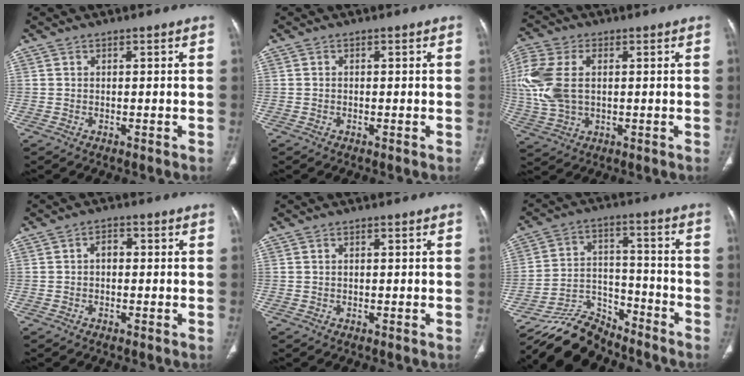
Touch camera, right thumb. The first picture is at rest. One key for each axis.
{"total": 0.0}
{"total": 13.1, "fx": 1.5, "fy": 8.2, "fz": 10.1, "tx": -0.249, "ty": 0.011, "tz": 0.033}
{"total": 2.4, "fx": -0.2, "fy": 1.7, "fz": 1.7, "tx": -0.017, "ty": 0.011, "tz": -0.008}
{"total": 0.6, "fx": 0.0, "fy": 0.3, "fz": 0.5, "tx": -0.012, "ty": 0.005, "tz": 0.002}
{"total": 11.2, "fx": -10.5, "fy": 3.8, "fz": 0.8, "tx": -0.005, "ty": 0.086, "tz": -0.192}